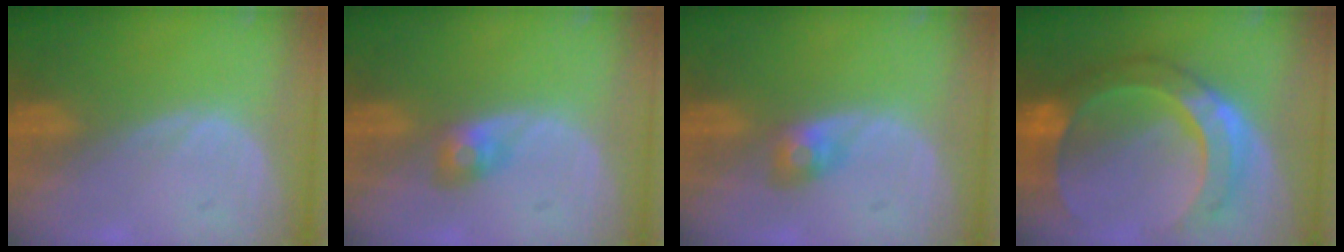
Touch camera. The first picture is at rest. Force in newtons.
{"total": 3.0, "press": 2.6, "slide": 1.4}
{"total": 3.0, "press": 2.6, "slide": 1.4}
{"total": 10.6, "press": 10.6, "slide": 1.1}